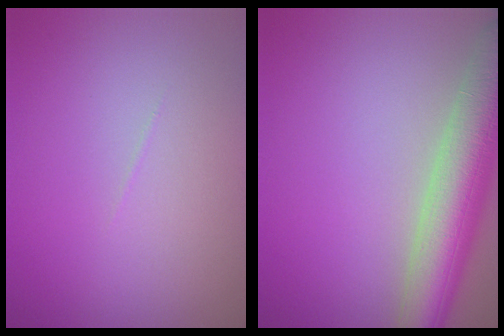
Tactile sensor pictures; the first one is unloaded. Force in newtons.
{"total": 7.6, "press": 7.6, "slide": 0.6}